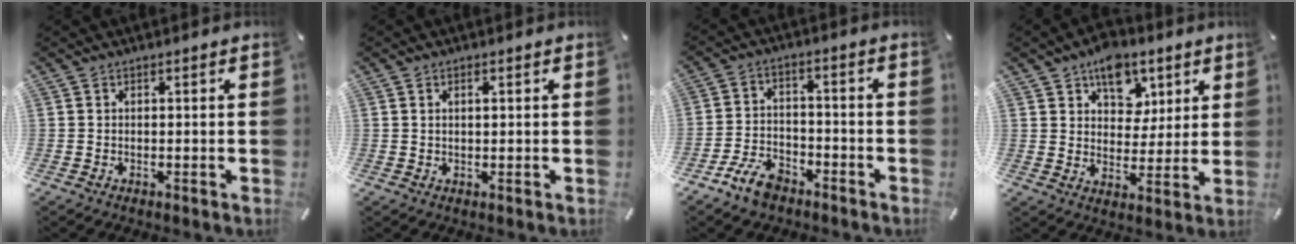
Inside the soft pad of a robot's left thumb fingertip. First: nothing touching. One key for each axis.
{"total": 1.2, "fx": 0.4, "fy": 0.6, "fz": 1.0, "tx": -0.020, "ty": 0.002, "tz": 0.006}
{"total": 8.3, "fx": -5.8, "fy": 4.5, "fz": 3.9, "tx": -0.076, "ty": 0.034, "tz": -0.109}
{"total": 10.5, "fx": 5.8, "fy": 7.8, "fz": 3.7, "tx": -0.041, "ty": -0.032, "tz": 0.104}